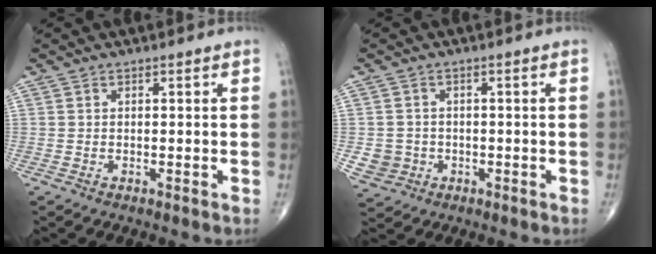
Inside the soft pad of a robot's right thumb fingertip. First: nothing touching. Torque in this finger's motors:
{"motor_torque": [0.27, 0.41, 0.04, 0.03, 0.00]}